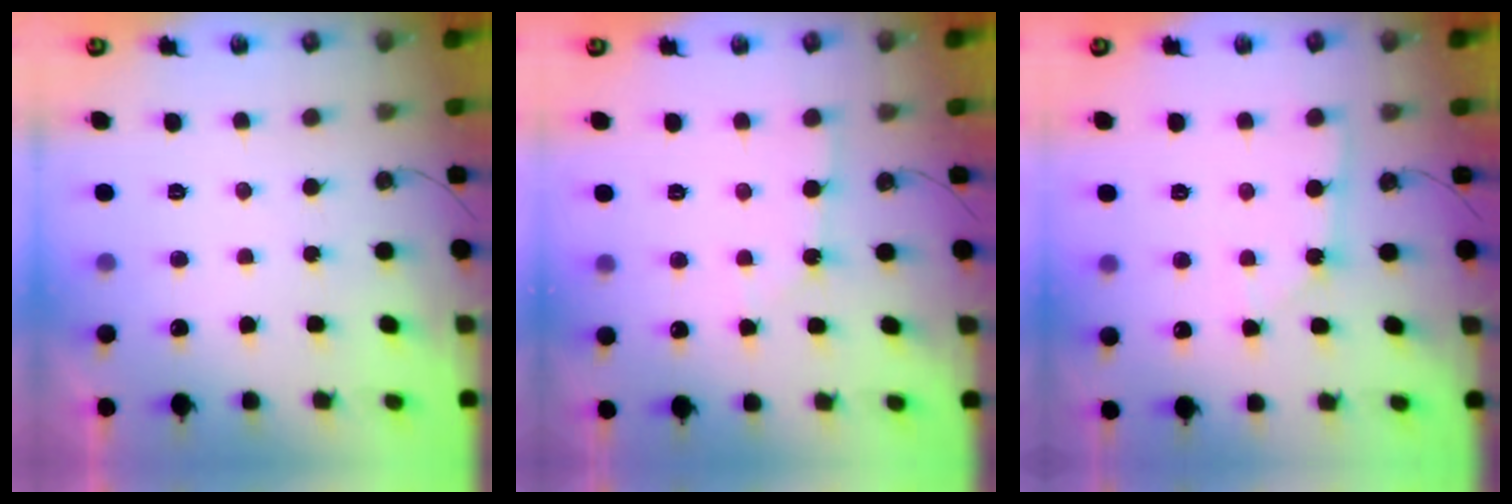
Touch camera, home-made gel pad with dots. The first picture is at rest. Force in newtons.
{"total": 2.1, "press": 2.1, "slide": 0.2}
{"total": 2.5, "press": 2.5, "slide": 0.2}